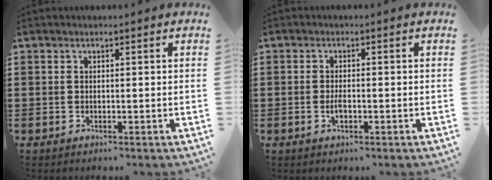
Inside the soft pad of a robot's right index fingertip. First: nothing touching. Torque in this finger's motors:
{"motor_torque": [2.14, 0.00, 0.04, 0.03]}